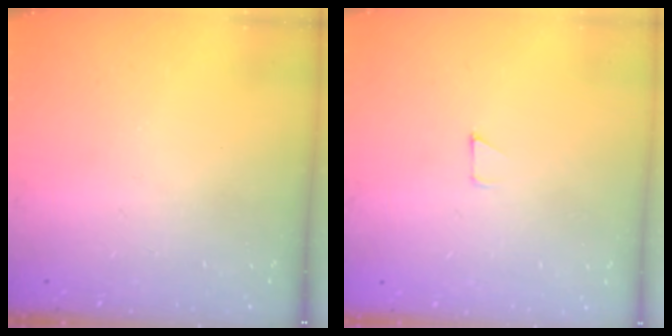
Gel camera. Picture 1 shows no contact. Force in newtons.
{"total": 2.7, "press": 2.7, "slide": 0.2}